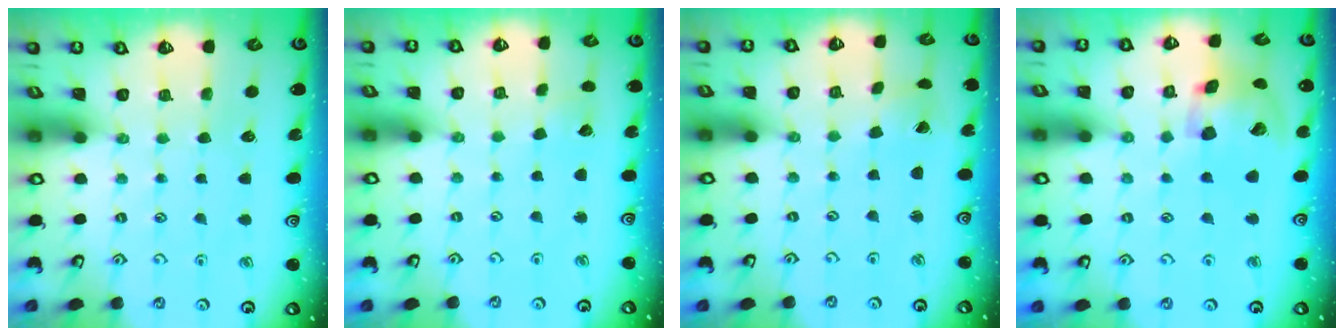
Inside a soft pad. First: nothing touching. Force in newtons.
{"total": 3.4, "press": 3.3, "slide": 0.6}
{"total": 1.1, "press": 1.0, "slide": 0.4}
{"total": 16.0, "press": 15.9, "slide": 2.5}